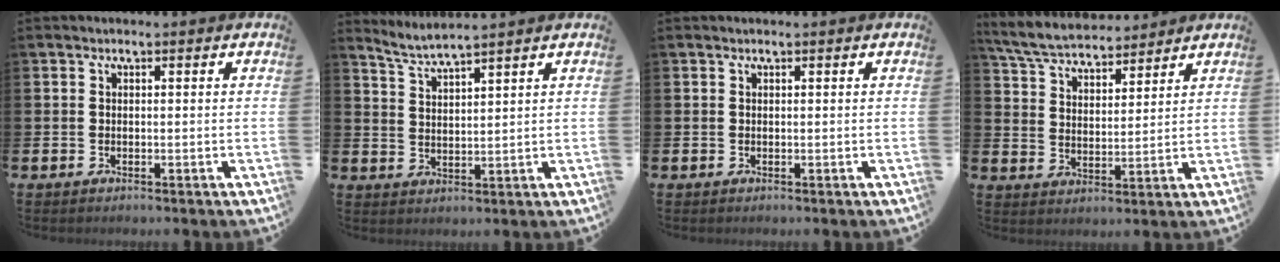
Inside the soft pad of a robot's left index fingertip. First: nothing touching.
{"total": 3.7, "force": [3.6, -0.6, 0.5], "torque": [-0.028, -0.018, 0.065]}
{"total": 0.0}
{"total": 6.4, "force": [6.1, 1.3, 1.1], "torque": [-0.051, -0.028, 0.111]}